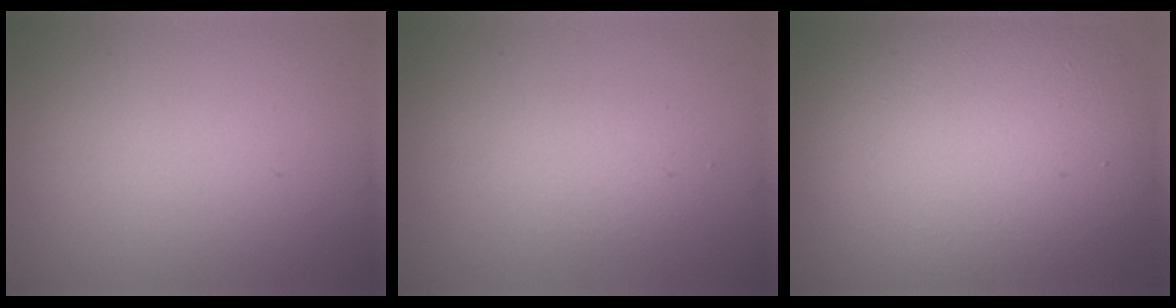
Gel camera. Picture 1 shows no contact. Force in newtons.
{"total": 1.6, "press": 1.6, "slide": 0.3}
{"total": 14.8, "press": 14.8, "slide": 1.1}